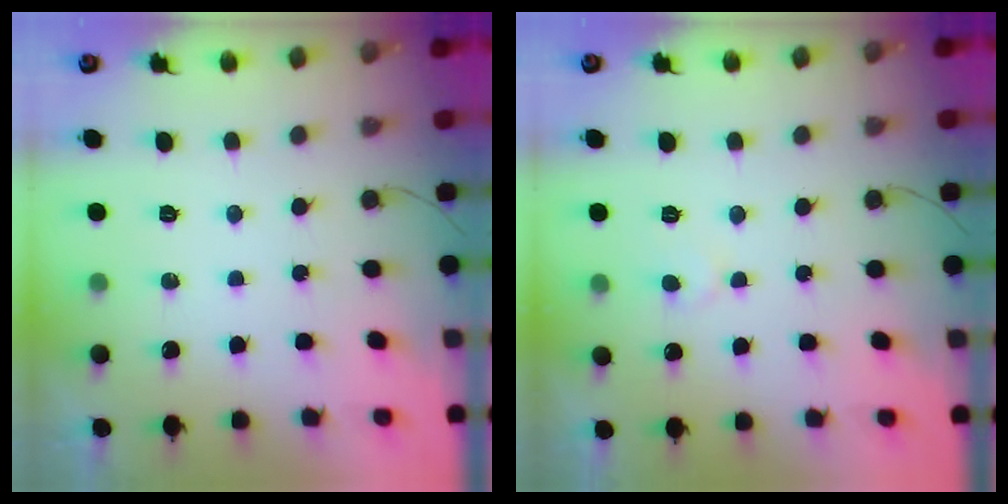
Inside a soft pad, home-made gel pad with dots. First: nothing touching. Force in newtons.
{"total": 3.9, "press": 3.9, "slide": 0.4}